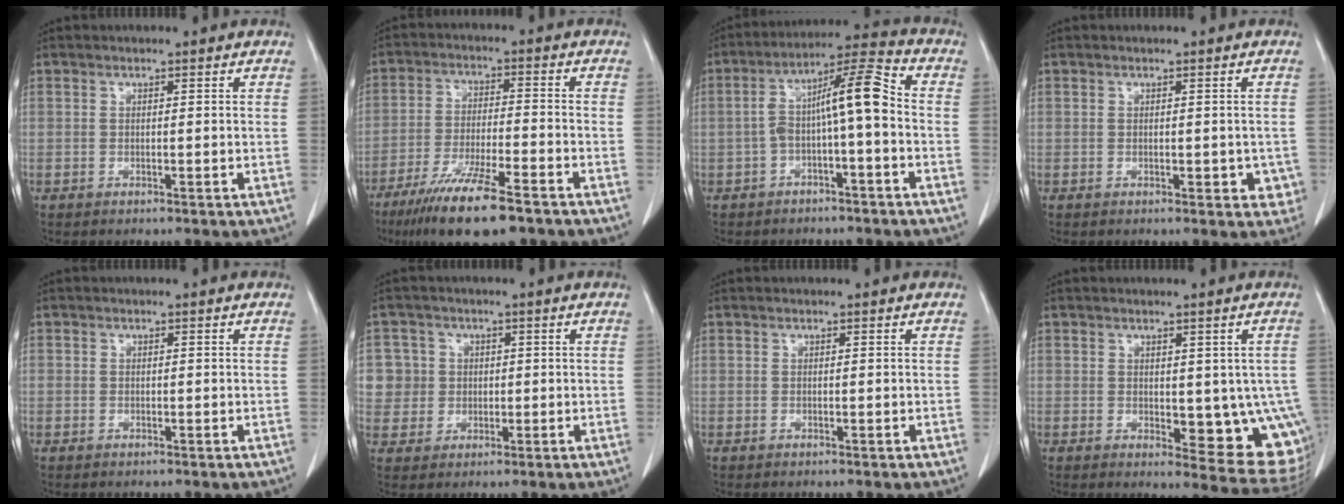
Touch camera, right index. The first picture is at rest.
{"total": 13.0, "force": [-9.0, 1.7, 9.3], "torque": [-0.168, -0.033, -0.151]}
{"total": 9.5, "force": [-1.2, 1.2, 9.3], "torque": [-0.160, 0.040, -0.024]}
{"total": 3.3, "force": [-0.7, 2.0, 2.5], "torque": [-0.009, 0.003, -0.003]}
{"total": 0.0}
{"total": 6.0, "force": [0.9, 6.0, 0.2], "torque": [0.003, 0.019, 0.022]}
{"total": 0.0}
{"total": 11.4, "force": [-1.1, 4.7, 10.4], "torque": [-0.100, -0.019, -0.003]}